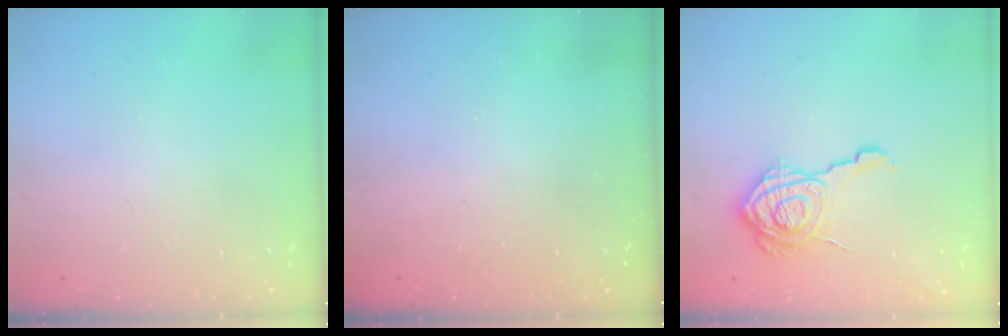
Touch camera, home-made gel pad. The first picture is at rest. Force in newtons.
{"total": 2.3, "press": 2.2, "slide": 0.8}
{"total": 16.0, "press": 16.0, "slide": 0.8}